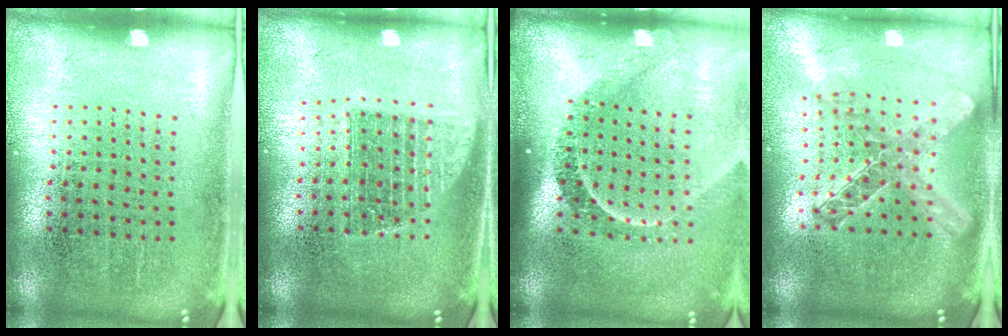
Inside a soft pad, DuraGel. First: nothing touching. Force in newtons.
{"total": 1.3, "press": 1.1, "slide": 0.8}
{"total": 2.3, "press": 1.6, "slide": 1.7}
{"total": 2.0, "press": 1.7, "slide": 1.1}